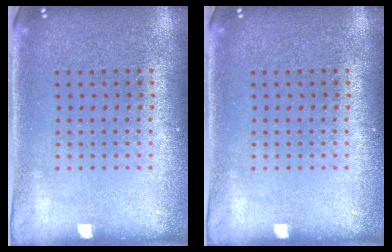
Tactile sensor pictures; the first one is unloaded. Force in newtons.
{"total": 0.0}